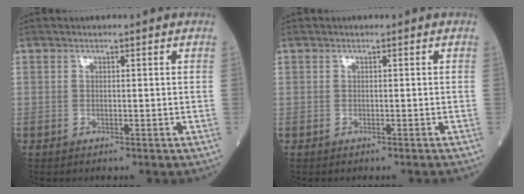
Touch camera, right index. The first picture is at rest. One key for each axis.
{"total": 1.2, "fx": -1.1, "fy": -0.2, "fz": 0.4, "tx": -0.002, "ty": 0.002, "tz": -0.016}